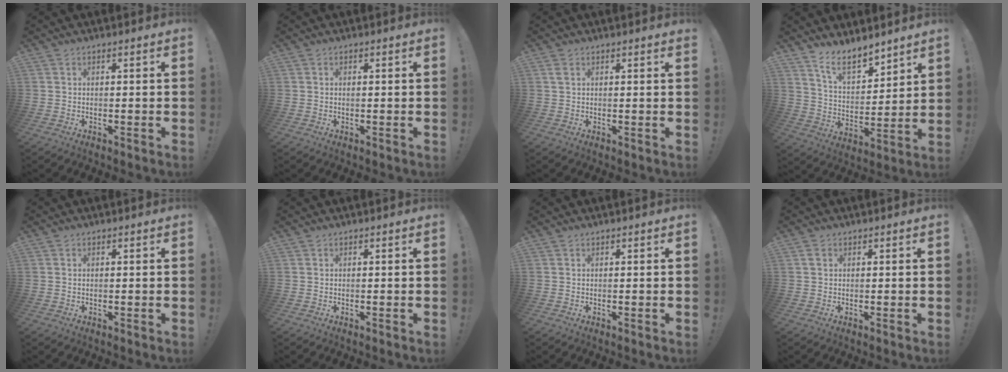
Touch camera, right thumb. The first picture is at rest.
{"total": 0.0}
{"total": 1.4, "force": [1.0, 0.4, 1.0], "torque": [-0.005, -0.006, 0.014]}
{"total": 11.5, "force": [9.4, 4.4, 5.0], "torque": [-0.091, -0.065, 0.178]}
{"total": 0.0}
{"total": 0.0}
{"total": 0.0}
{"total": 1.4, "force": [0.6, 1.0, 0.8], "torque": [-0.013, 0.002, 0.011]}